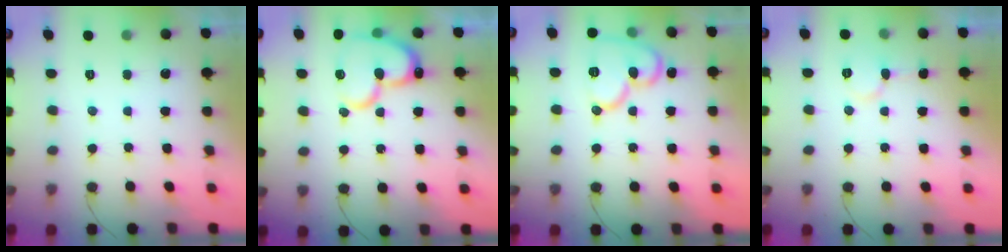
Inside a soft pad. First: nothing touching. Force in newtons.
{"total": 17.3, "press": 17.2, "slide": 1.7}
{"total": 14.7, "press": 14.6, "slide": 1.8}
{"total": 5.6, "press": 5.6, "slide": 0.2}